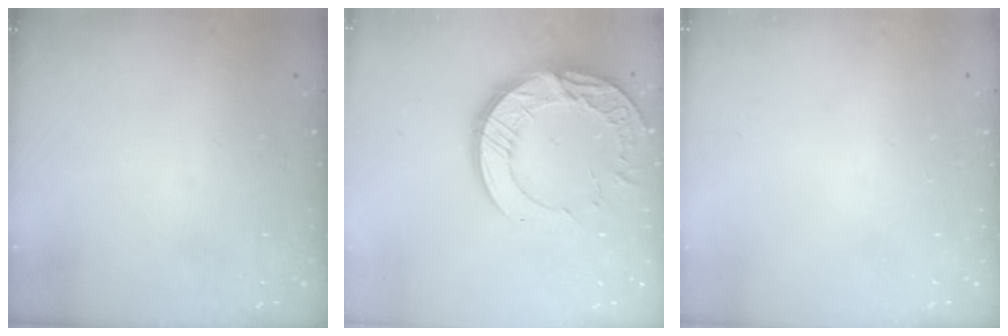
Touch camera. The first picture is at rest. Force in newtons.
{"total": 15.6, "press": 15.5, "slide": 1.2}
{"total": 0.0}